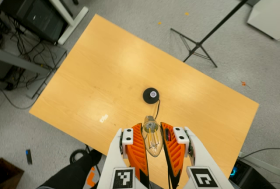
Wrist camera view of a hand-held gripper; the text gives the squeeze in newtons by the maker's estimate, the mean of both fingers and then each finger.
{"total": 20.6, "left": 23.6, "right": 17.7}